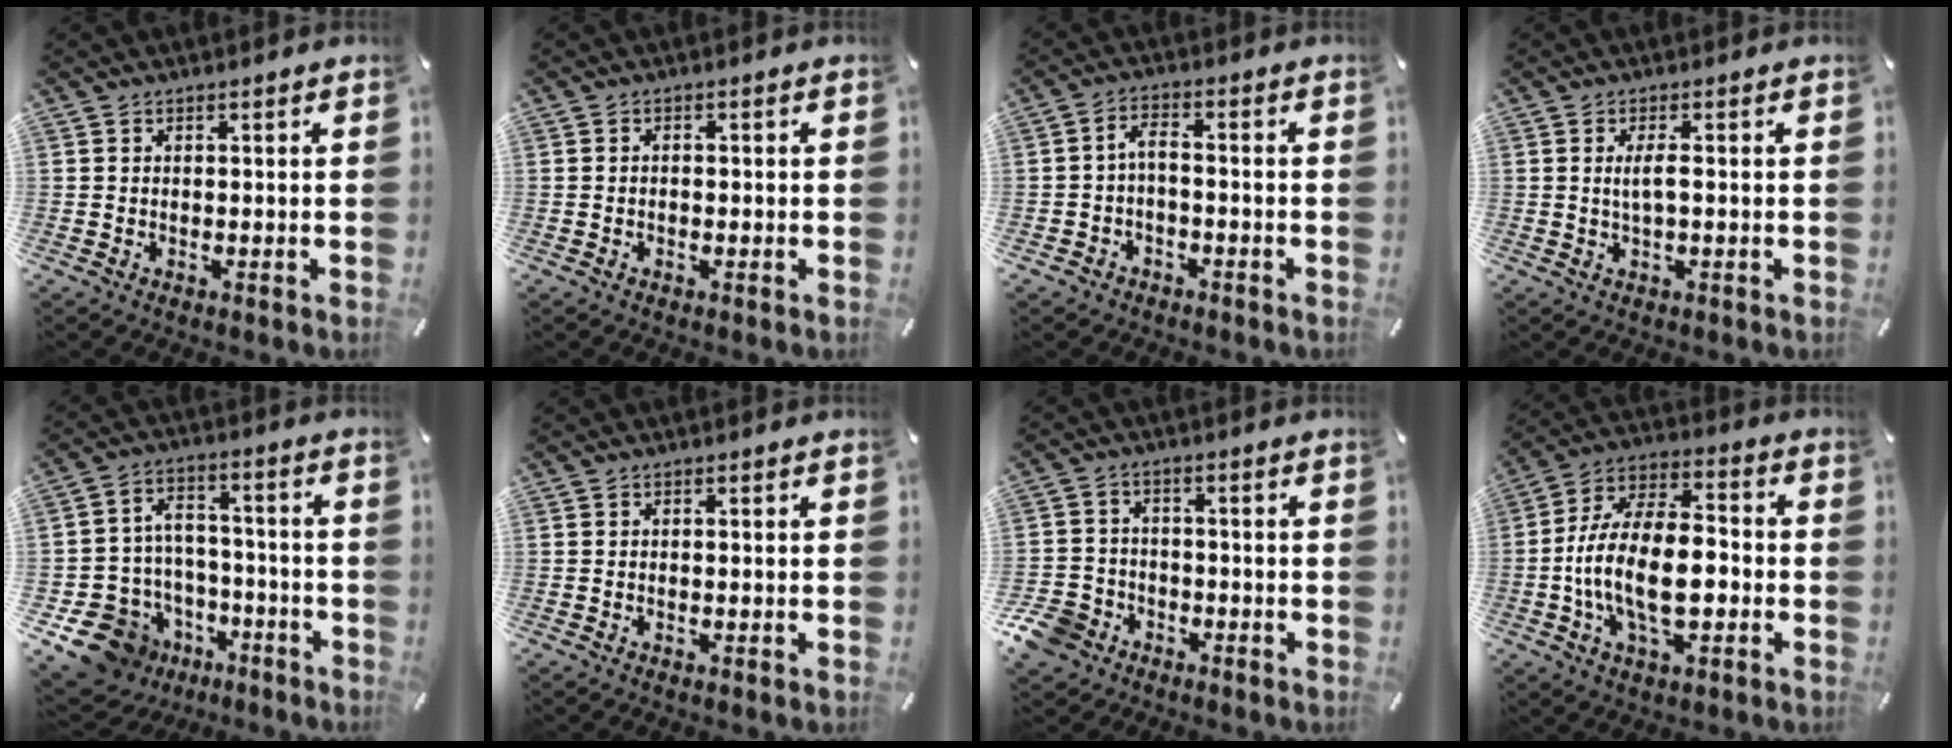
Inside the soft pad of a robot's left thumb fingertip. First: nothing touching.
{"total": 1.1, "force": [-0.4, 0.7, 0.7], "torque": [-0.015, 0.002, -0.009]}
{"total": 3.4, "force": [-1.6, 1.9, 2.4], "torque": [-0.051, 0.013, -0.036]}
{"total": 3.6, "force": [0.1, 0.8, 3.5], "torque": [-0.066, -0.001, 0.001]}
{"total": 13.0, "force": [-7.6, 10.0, 3.5], "torque": [-0.077, 0.051, -0.128]}
{"total": 0.6, "force": [-0.2, 0.2, 0.5], "torque": [-0.009, -0.003, -0.003]}
{"total": 8.4, "force": [-5.0, 6.2, 2.4], "torque": [-0.060, 0.035, -0.096]}
{"total": 16.7, "force": [-4.1, 9.0, 13.5], "torque": [-0.265, 0.010, -0.074]}